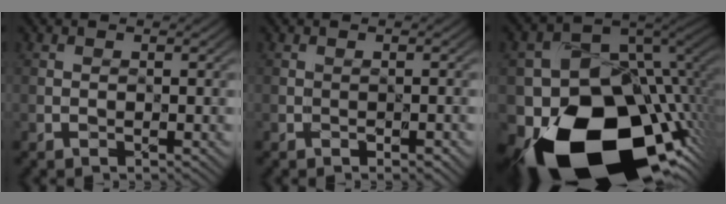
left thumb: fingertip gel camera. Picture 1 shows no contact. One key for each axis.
{"total": 0.9, "fx": -0.7, "fy": 0.1, "fz": 0.5, "tx": -0.008, "ty": 0.002, "tz": -0.010}
{"total": 19.1, "fx": -7.4, "fy": 13.0, "fz": 11.8, "tx": -0.238, "ty": -0.058, "tz": -0.099}